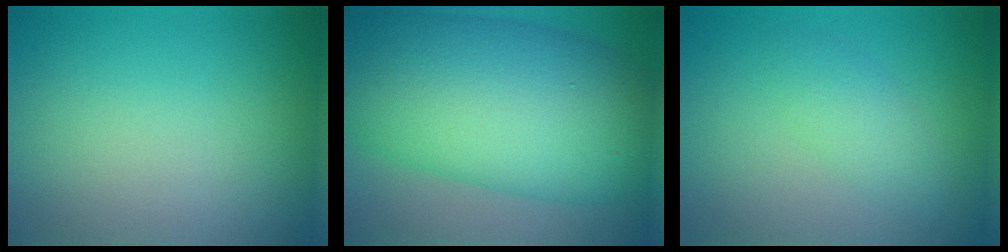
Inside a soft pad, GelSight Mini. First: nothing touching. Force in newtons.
{"total": 14.5, "press": 14.5, "slide": 0.1}
{"total": 2.0, "press": 2.0, "slide": 0.1}